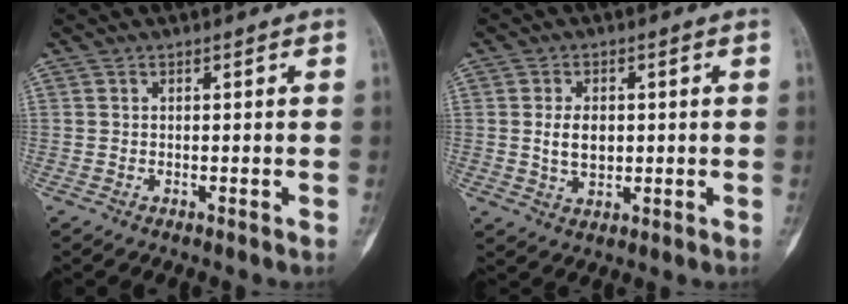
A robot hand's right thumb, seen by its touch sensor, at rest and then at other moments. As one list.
[{"total": 5.4, "force": [0.4, 3.6, 4.1], "torque": [-0.063, -0.005, 0.012]}]